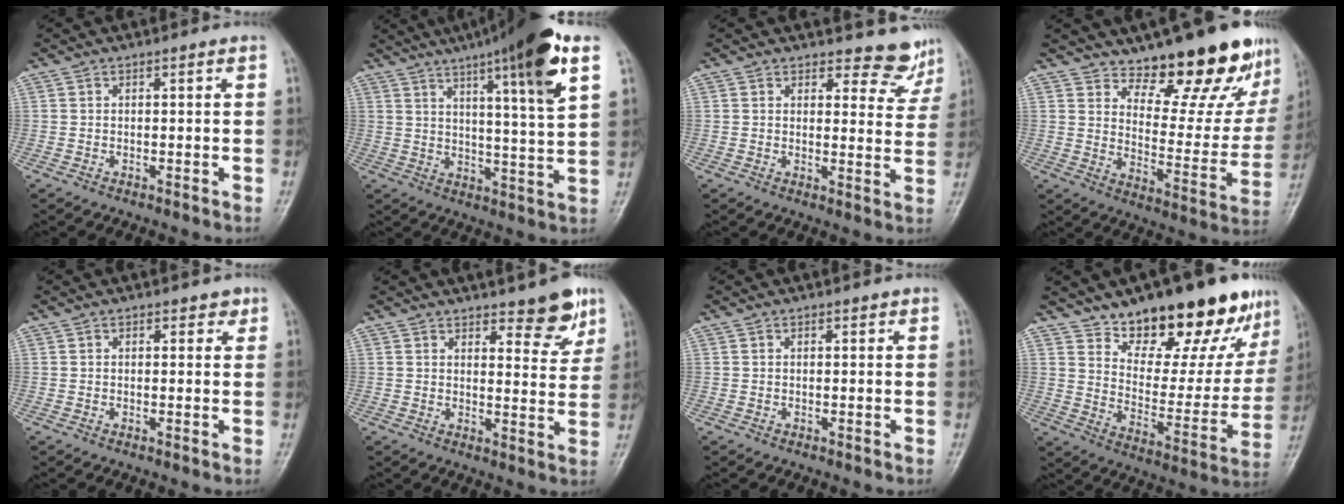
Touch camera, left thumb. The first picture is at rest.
{"total": 17.6, "force": [9.4, 1.7, 14.8], "torque": [-0.218, -0.030, 0.137]}
{"total": 6.4, "force": [6.0, 2.3, 0.0], "torque": [0.030, -0.054, 0.060]}
{"total": 18.6, "force": [14.5, 6.5, 9.7], "torque": [-0.076, -0.115, 0.201]}
{"total": 1.6, "force": [1.0, 1.1, 0.7], "torque": [0.008, -0.003, 0.008]}
{"total": 7.0, "force": [5.0, 2.5, 4.3], "torque": [-0.028, -0.035, 0.065]}
{"total": 0.6, "force": [0.3, 0.4, 0.2], "torque": [0.002, -0.001, 0.002]}
{"total": 22.7, "force": [16.0, 9.1, 13.3], "torque": [-0.134, -0.091, 0.241]}